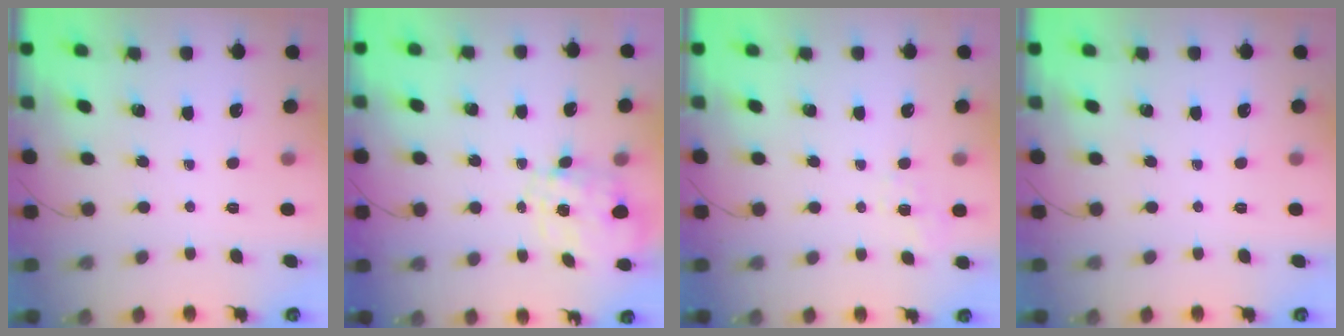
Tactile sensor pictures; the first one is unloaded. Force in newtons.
{"total": 2.1, "press": 1.8, "slide": 1.0}
{"total": 3.8, "press": 3.4, "slide": 1.6}
{"total": 0.0}